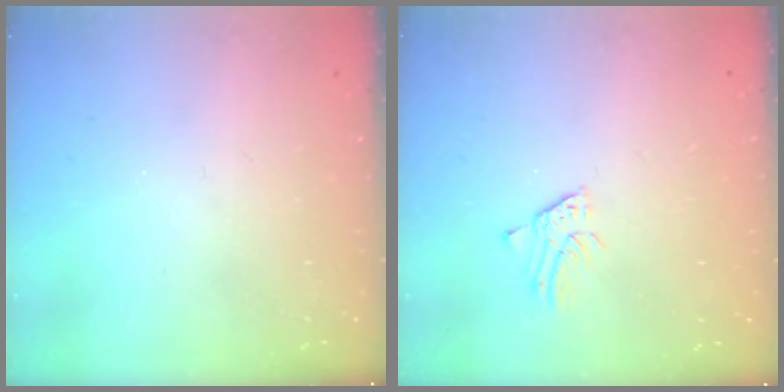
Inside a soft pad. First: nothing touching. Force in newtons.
{"total": 1.3, "press": 1.3, "slide": 0.1}